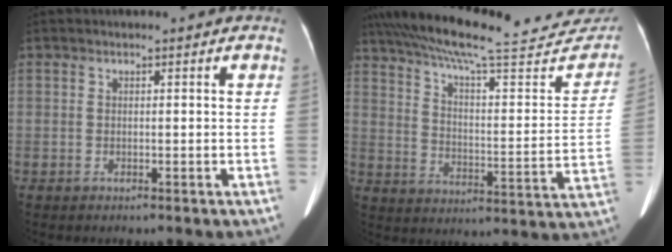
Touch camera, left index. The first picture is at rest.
{"total": 29.1, "force": [25.5, 5.3, 12.9], "torque": [-0.210, -0.033, 0.329]}